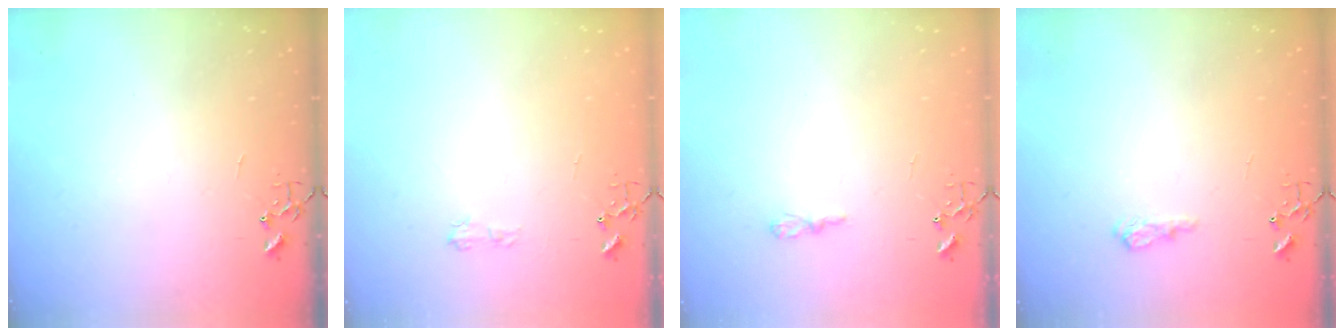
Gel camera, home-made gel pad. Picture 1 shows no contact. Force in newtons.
{"total": 5.0, "press": 5.0, "slide": 0.6}
{"total": 4.8, "press": 4.7, "slide": 0.6}
{"total": 8.1, "press": 8.1, "slide": 1.0}